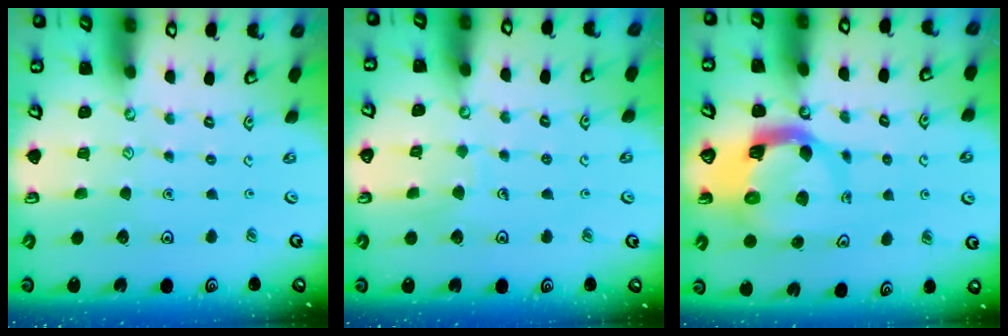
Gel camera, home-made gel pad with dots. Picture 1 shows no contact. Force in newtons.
{"total": 4.4, "press": 4.4, "slide": 0.3}
{"total": 6.7, "press": 6.6, "slide": 1.0}